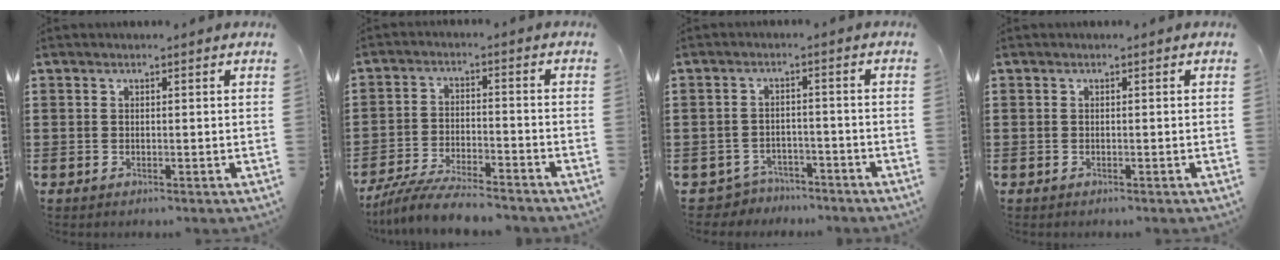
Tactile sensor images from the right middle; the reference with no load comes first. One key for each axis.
{"total": 6.8, "fx": -6.3, "fy": 0.7, "fz": 2.4, "tx": -0.053, "ty": 0.000, "tz": -0.122}
{"total": 3.2, "fx": -3.1, "fy": 0.9, "fz": -0.2, "tx": -0.015, "ty": 0.001, "tz": -0.071}
{"total": 0.0}